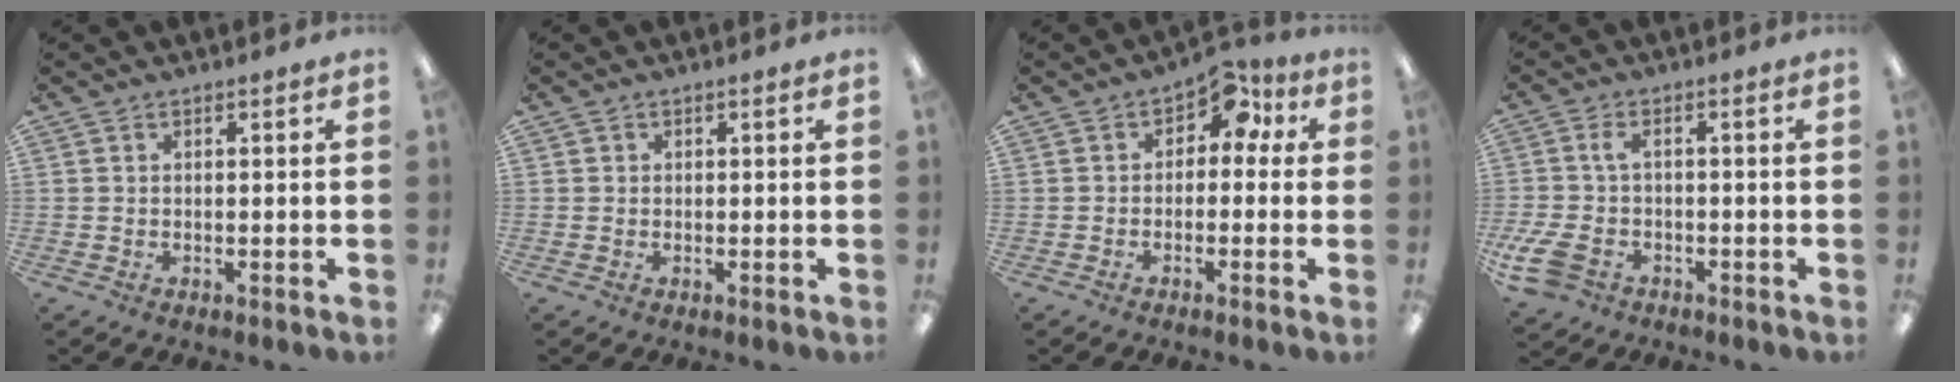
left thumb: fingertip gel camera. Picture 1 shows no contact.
{"total": 0.6, "force": [0.0, 0.6, 0.0], "torque": [0.002, 0.004, -0.002]}
{"total": 6.4, "force": [1.6, 4.4, 4.4], "torque": [-0.056, -0.001, 0.022]}
{"total": 7.3, "force": [-1.7, 4.4, 5.6], "torque": [-0.141, 0.003, -0.036]}